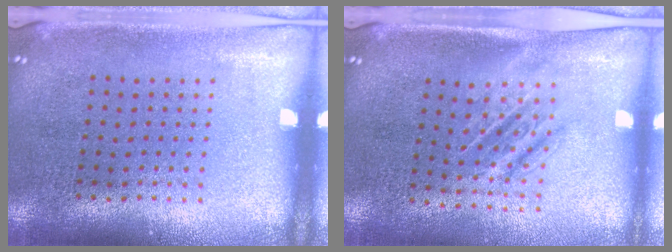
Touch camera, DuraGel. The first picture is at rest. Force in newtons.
{"total": 1.6, "press": 1.2, "slide": 1.0}